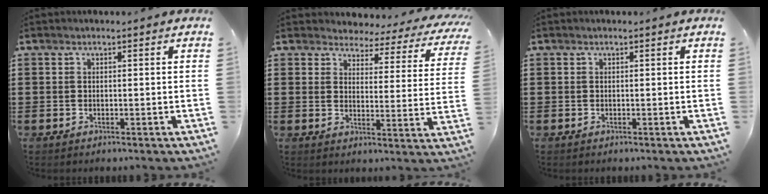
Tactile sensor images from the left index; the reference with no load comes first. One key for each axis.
{"total": 3.1, "fx": 3.0, "fy": 0.8, "fz": 0.3, "tx": -0.028, "ty": -0.024, "tz": 0.046}
{"total": 0.0}